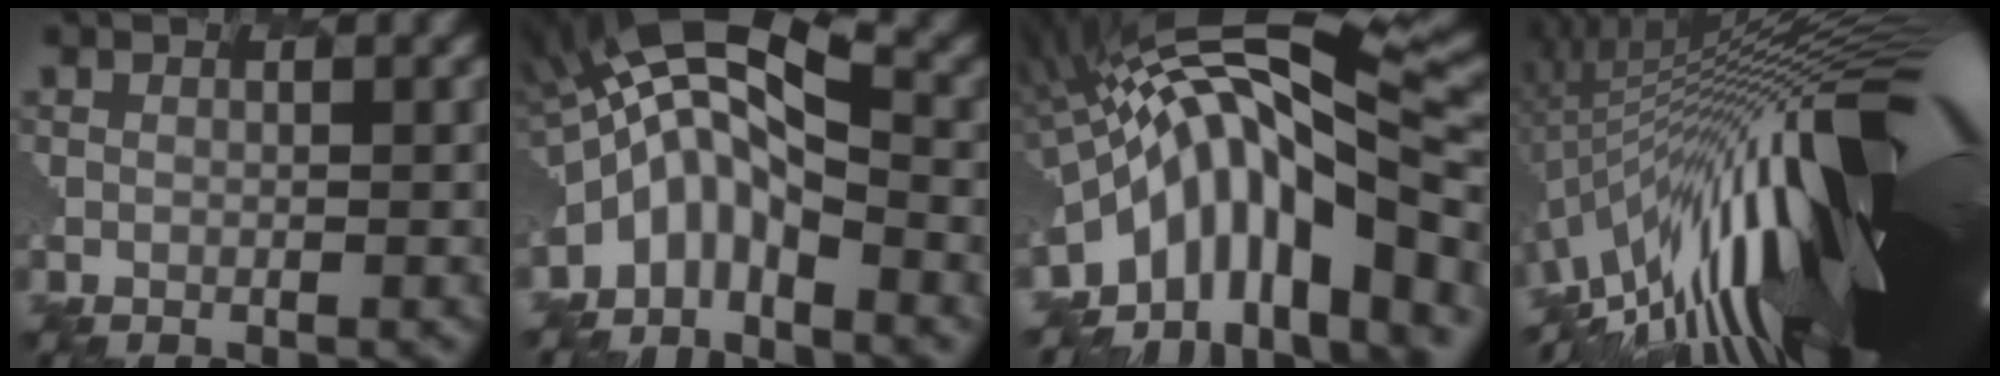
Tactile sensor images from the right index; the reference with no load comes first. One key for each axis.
{"total": 6.7, "fx": -2.5, "fy": 2.5, "fz": 5.7, "tx": -0.125, "ty": 0.020, "tz": -0.073}
{"total": 12.0, "fx": -4.2, "fy": 4.7, "fz": 10.2, "tx": -0.170, "ty": 0.032, "tz": -0.079}
{"total": 17.8, "fx": -1.4, "fy": 5.7, "fz": 16.8, "tx": -0.236, "ty": 0.007, "tz": -0.040}